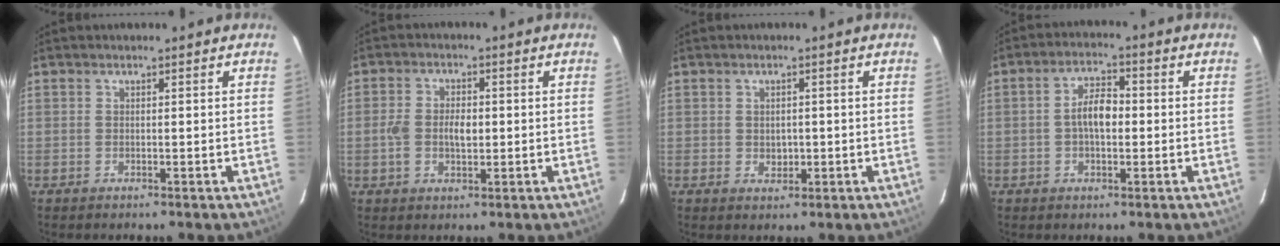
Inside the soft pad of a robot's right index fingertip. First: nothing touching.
{"total": 5.5, "force": [-0.6, 3.4, 4.3], "torque": [-0.085, 0.006, -0.011]}
{"total": 2.4, "force": [-0.1, 2.1, 1.0], "torque": [-0.013, 0.001, 0.003]}
{"total": 5.6, "force": [-0.4, 2.8, 4.9], "torque": [-0.090, 0.014, -0.006]}